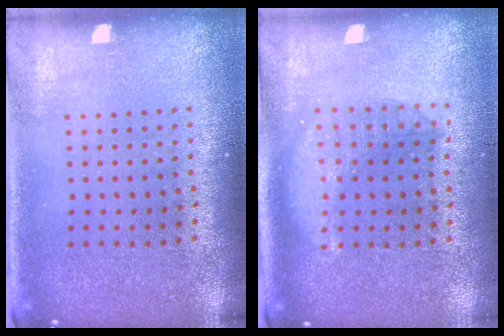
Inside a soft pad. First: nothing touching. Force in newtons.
{"total": 1.4, "press": 1.3, "slide": 0.5}